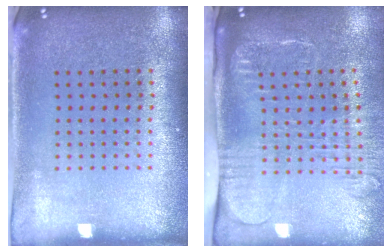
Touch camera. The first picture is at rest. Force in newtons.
{"total": 2.7, "press": 2.1, "slide": 1.7}